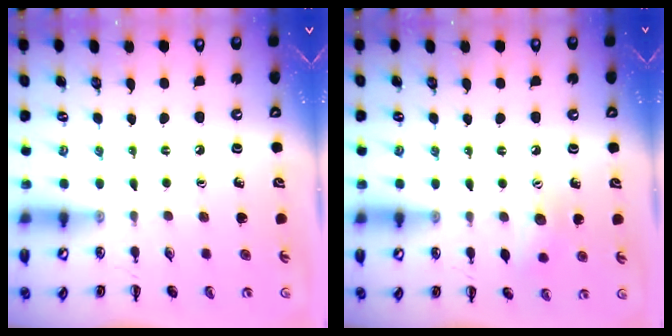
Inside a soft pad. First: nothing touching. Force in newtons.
{"total": 8.6, "press": 8.4, "slide": 1.7}